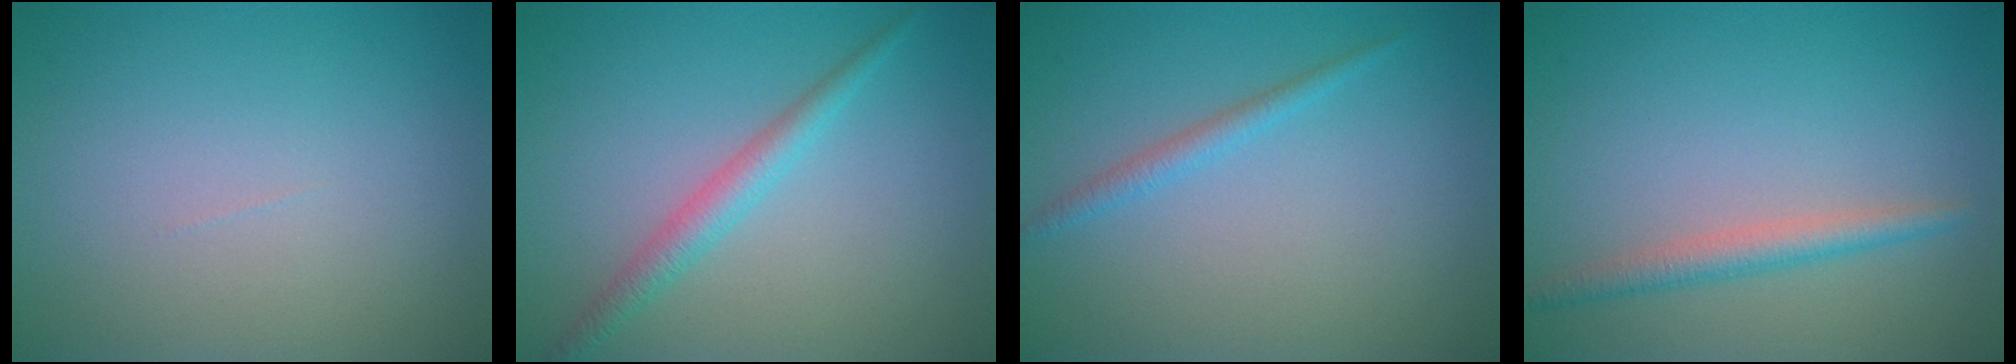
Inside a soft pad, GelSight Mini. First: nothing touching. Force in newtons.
{"total": 2.4, "press": 2.3, "slide": 0.2}
{"total": 1.3, "press": 1.3, "slide": 0.1}
{"total": 2.3, "press": 2.3, "slide": 0.1}